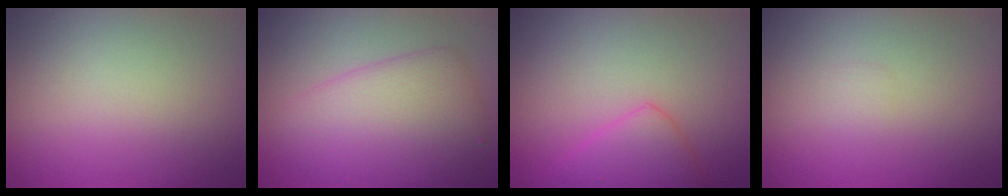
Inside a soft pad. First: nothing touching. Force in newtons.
{"total": 6.3, "press": 6.3, "slide": 0.1}
{"total": 3.3, "press": 3.3, "slide": 0.2}
{"total": 0.6, "press": 0.6, "slide": 0.0}